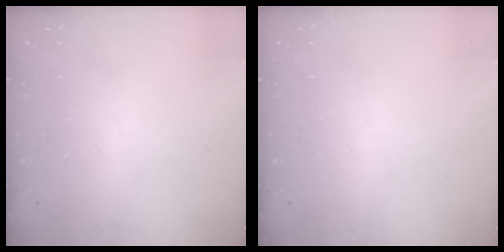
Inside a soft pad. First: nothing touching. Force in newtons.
{"total": 0.0}